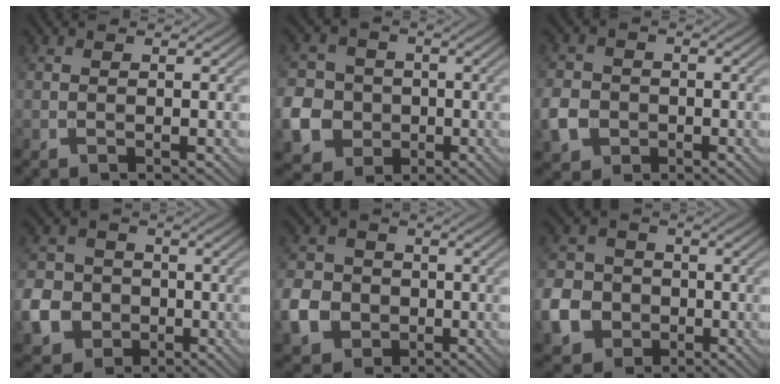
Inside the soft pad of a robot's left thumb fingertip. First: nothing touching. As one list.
[{"total": 9.4, "force": [-2.4, 8.4, 3.4], "torque": [-0.104, -0.027, -0.070]}, {"total": 5.2, "force": [-1.8, 4.4, 2.2], "torque": [-0.057, -0.006, -0.047]}, {"total": 8.2, "force": [-2.6, 7.0, 3.2], "torque": [-0.092, -0.023, -0.068]}, {"total": 7.6, "force": [-2.4, 6.5, 3.3], "torque": [-0.092, -0.015, -0.056]}, {"total": 8.5, "force": [-2.9, 7.2, 3.6], "torque": [-0.103, -0.024, -0.069]}]